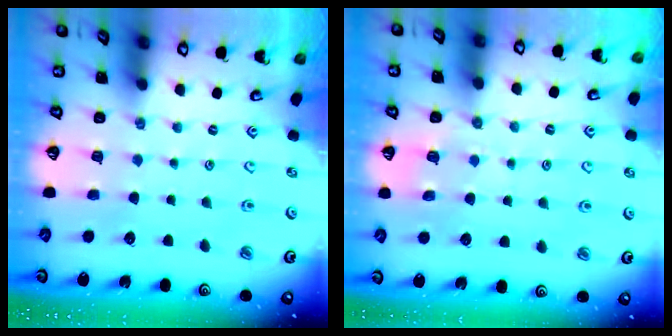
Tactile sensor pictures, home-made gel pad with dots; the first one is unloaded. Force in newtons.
{"total": 5.4, "press": 5.3, "slide": 1.1}